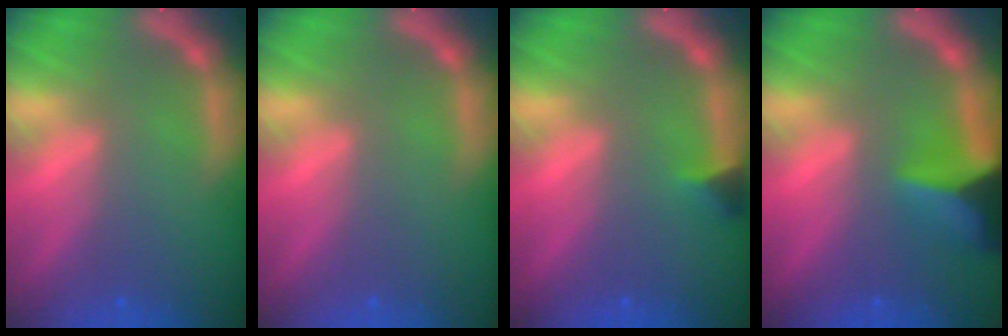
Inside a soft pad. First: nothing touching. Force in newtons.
{"total": 0.0}
{"total": 1.4}
{"total": 6.5}